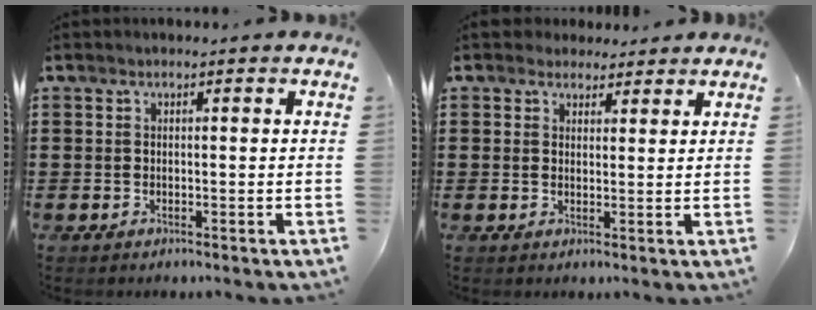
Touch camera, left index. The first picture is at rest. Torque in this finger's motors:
{"motor_torque": [1.08, -1.05, -0.16, -0.09]}